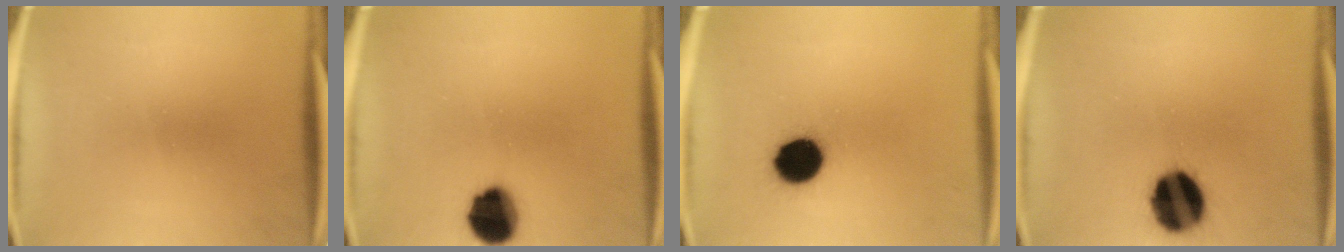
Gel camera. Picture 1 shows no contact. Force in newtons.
{"total": 10.8}
{"total": 11.1}
{"total": 14.7}